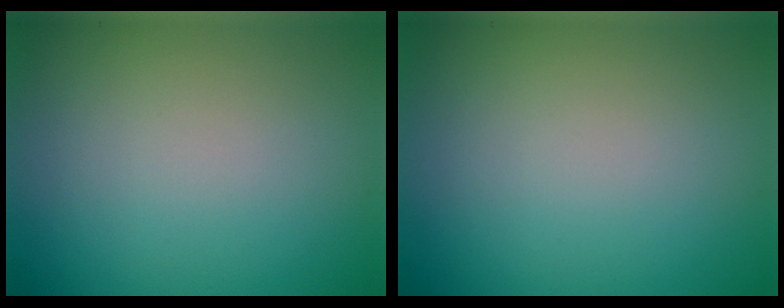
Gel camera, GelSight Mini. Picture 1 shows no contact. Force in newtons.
{"total": 0.0}